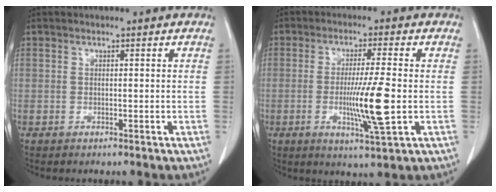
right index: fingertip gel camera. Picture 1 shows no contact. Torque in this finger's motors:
{"motor_torque": [0.51, 0.10, 0.27, 0.13]}